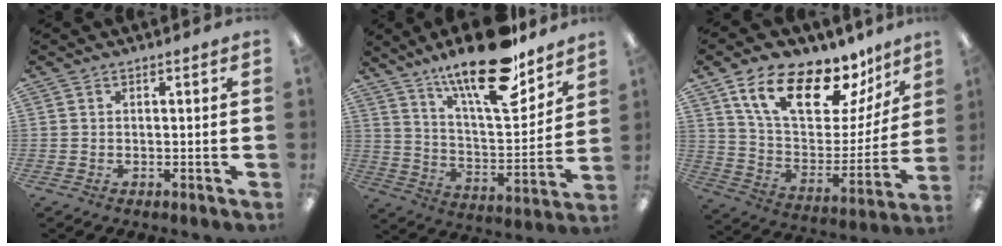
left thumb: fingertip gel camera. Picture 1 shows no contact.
{"total": 21.3, "force": [15.9, 6.4, 12.7], "torque": [-0.203, -0.102, 0.264]}
{"total": 20.4, "force": [14.0, 9.1, 11.8], "torque": [-0.207, -0.080, 0.245]}